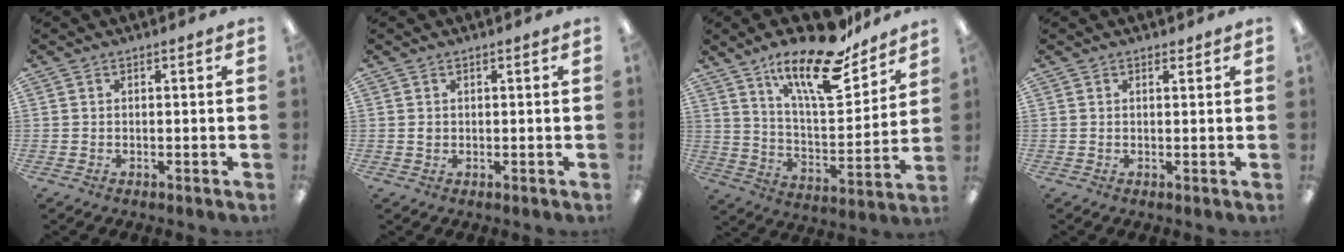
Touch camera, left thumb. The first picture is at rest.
{"total": 0.9, "force": [0.3, 0.8, 0.3], "torque": [-0.007, 0.003, 0.005]}
{"total": 20.4, "force": [14.8, 6.4, 12.5], "torque": [-0.212, -0.093, 0.249]}
{"total": 1.1, "force": [0.9, 0.6, 0.4], "torque": [-0.001, -0.003, 0.015]}